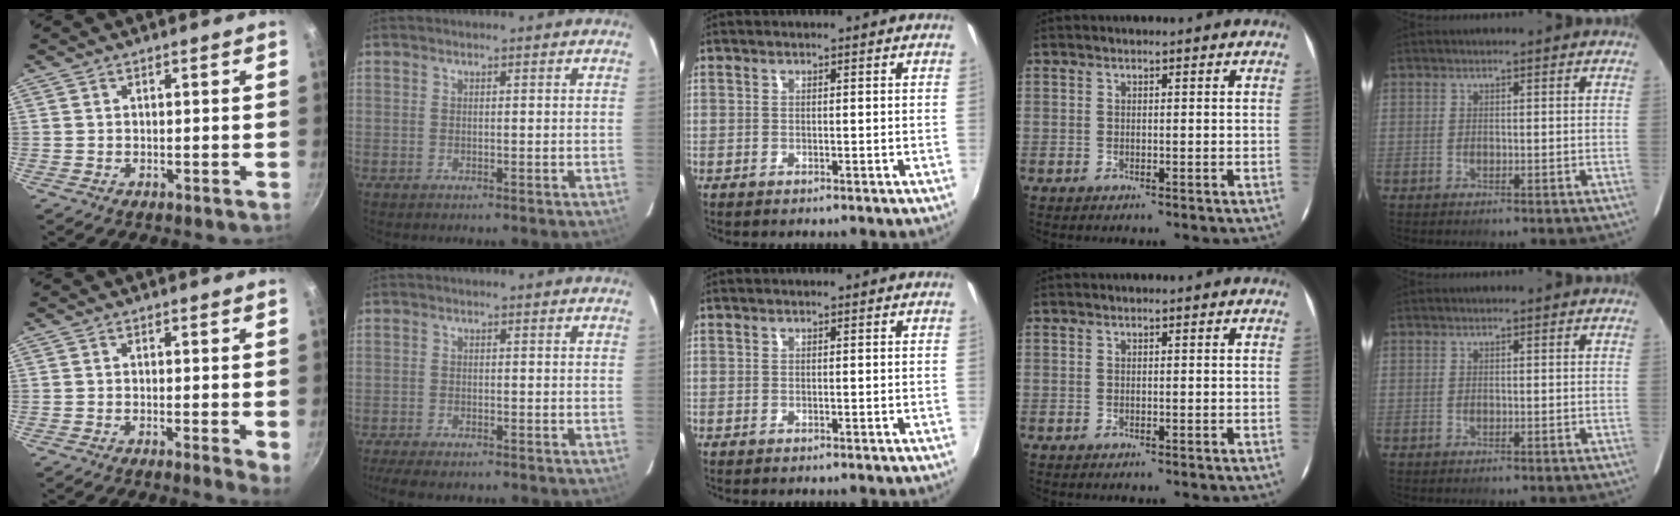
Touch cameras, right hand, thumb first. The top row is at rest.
{"thumb": {"total": 3.2, "force": [-0.2, 0.8, 3.1], "torque": [-0.038, -0.009, -0.007]}, "index": {"total": 6.6, "force": [-5.4, 1.7, 3.3], "torque": [-0.085, -0.024, -0.093]}}